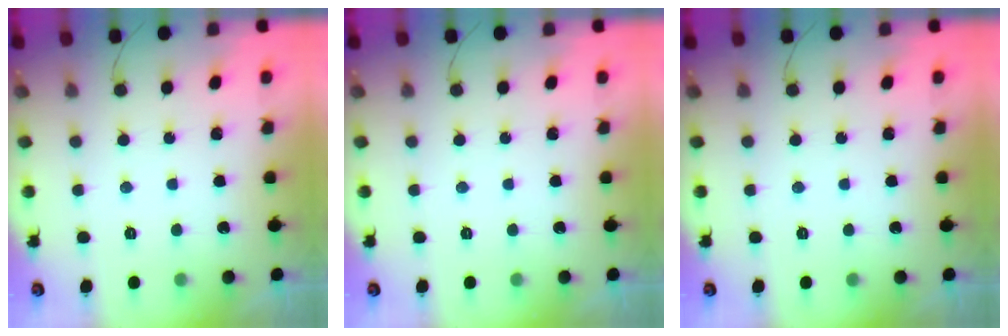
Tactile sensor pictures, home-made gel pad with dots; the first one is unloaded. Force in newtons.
{"total": 0.0}
{"total": 0.0}